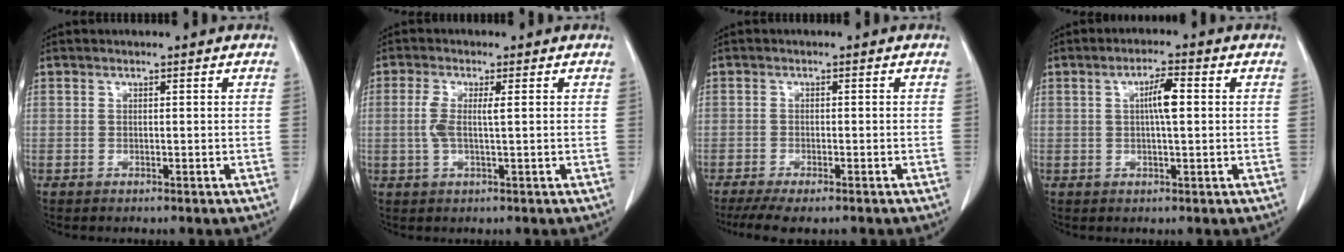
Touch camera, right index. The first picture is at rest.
{"total": 3.7, "force": [0.3, 0.5, 3.7], "torque": [-0.082, 0.006, 0.006]}
{"total": 6.7, "force": [-5.2, 1.2, 4.0], "torque": [-0.061, -0.012, -0.080]}
{"total": 4.2, "force": [0.6, 0.6, 4.1], "torque": [-0.073, 0.006, 0.008]}